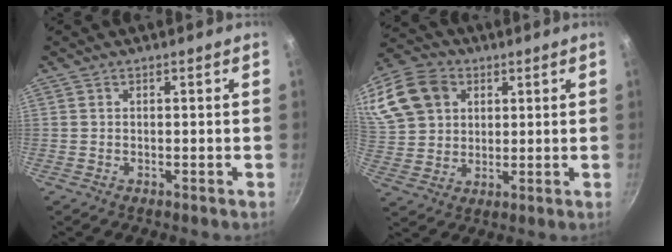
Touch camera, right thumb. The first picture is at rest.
{"total": 18.9, "force": [7.0, 14.7, 9.5], "torque": [-0.212, 0.020, 0.133]}